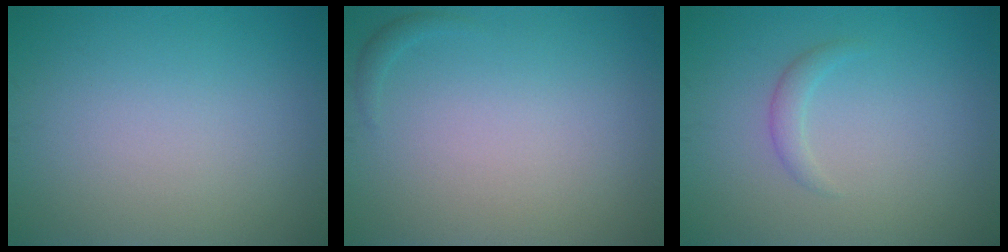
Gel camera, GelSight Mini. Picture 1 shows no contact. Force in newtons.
{"total": 0.6, "press": 0.6, "slide": 0.1}
{"total": 1.3, "press": 1.3, "slide": 0.0}